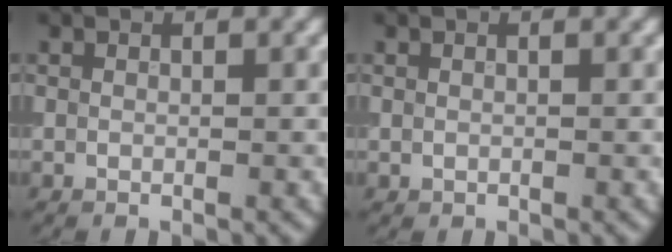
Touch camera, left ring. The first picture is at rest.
{"total": 0.0}